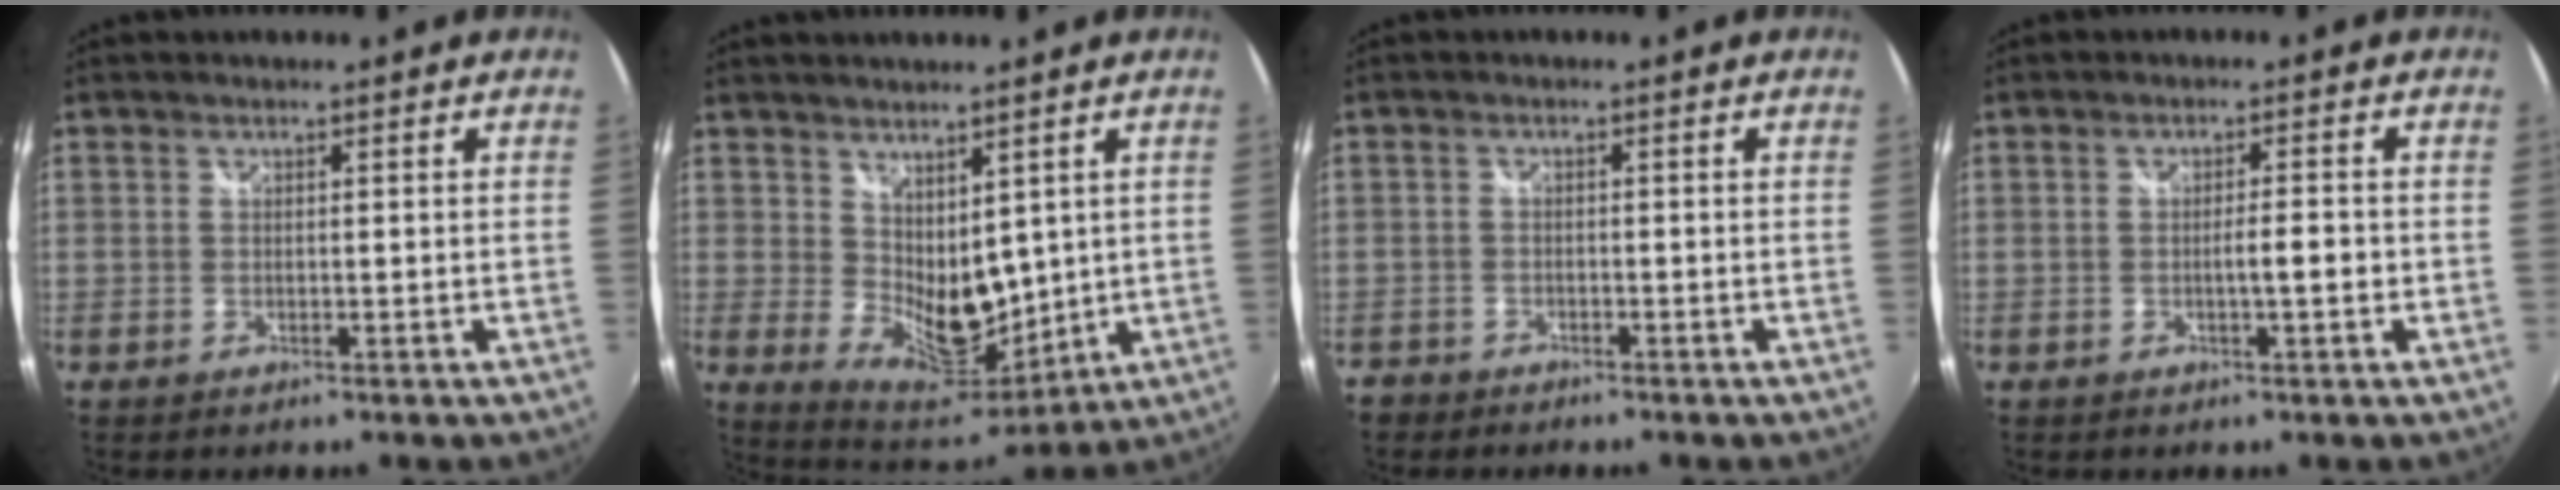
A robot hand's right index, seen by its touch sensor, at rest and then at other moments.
{"total": 10.5, "force": [3.1, 6.4, 7.7], "torque": [-0.128, -0.023, 0.076]}
{"total": 3.4, "force": [-2.7, 1.9, 0.3], "torque": [-0.020, -0.005, -0.054]}
{"total": 3.2, "force": [-0.6, 0.3, 3.2], "torque": [-0.049, 0.000, -0.012]}